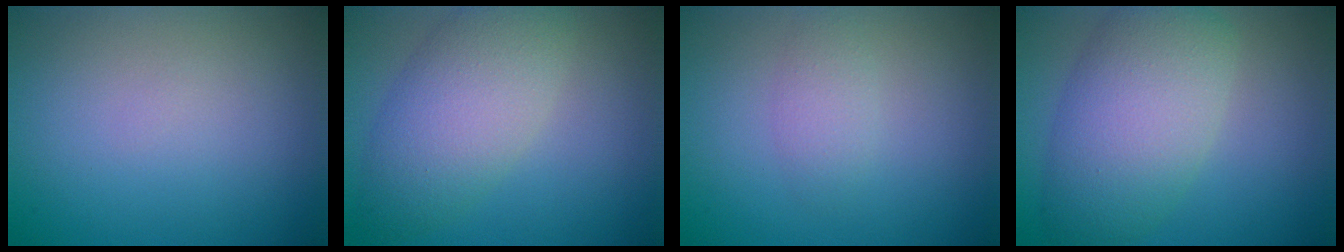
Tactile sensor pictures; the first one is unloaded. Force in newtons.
{"total": 6.1, "press": 6.1, "slide": 0.1}
{"total": 1.6, "press": 1.6, "slide": 0.2}
{"total": 7.5, "press": 7.5, "slide": 0.4}